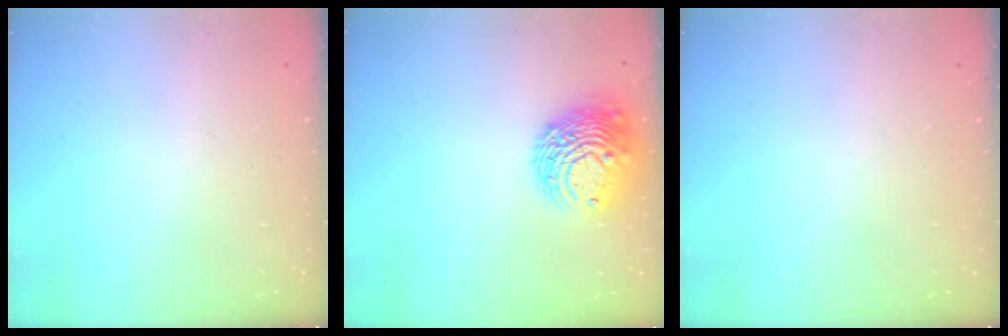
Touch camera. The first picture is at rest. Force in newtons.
{"total": 11.0, "press": 10.9, "slide": 1.6}
{"total": 0.0}